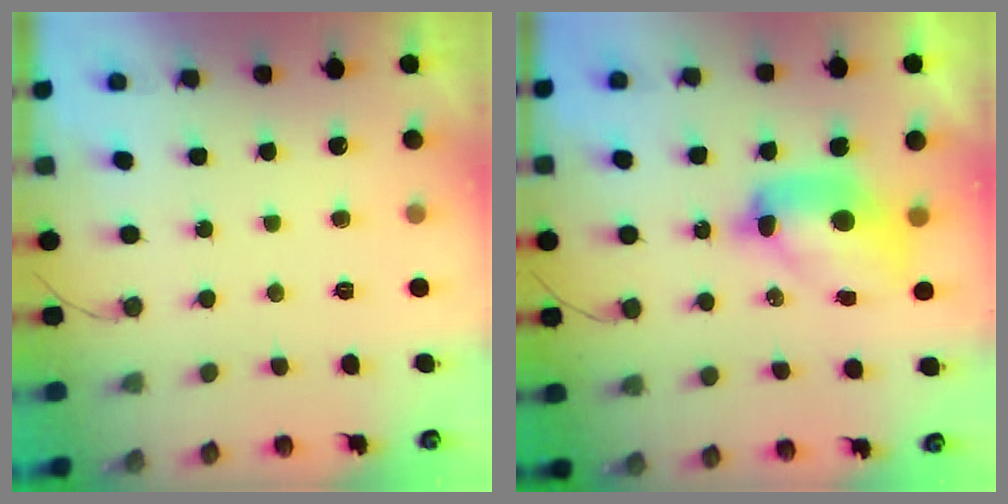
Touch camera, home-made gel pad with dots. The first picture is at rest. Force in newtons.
{"total": 11.1, "press": 11.0, "slide": 1.2}